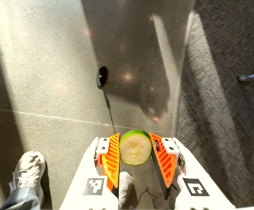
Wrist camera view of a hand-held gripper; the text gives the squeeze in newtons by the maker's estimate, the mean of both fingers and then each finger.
{"total": 11.2, "left": 12.0, "right": 10.4}